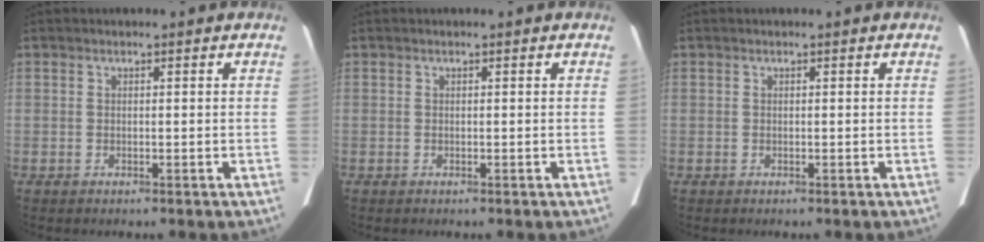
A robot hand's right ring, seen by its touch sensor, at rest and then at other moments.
{"total": 0.0}
{"total": 0.0}